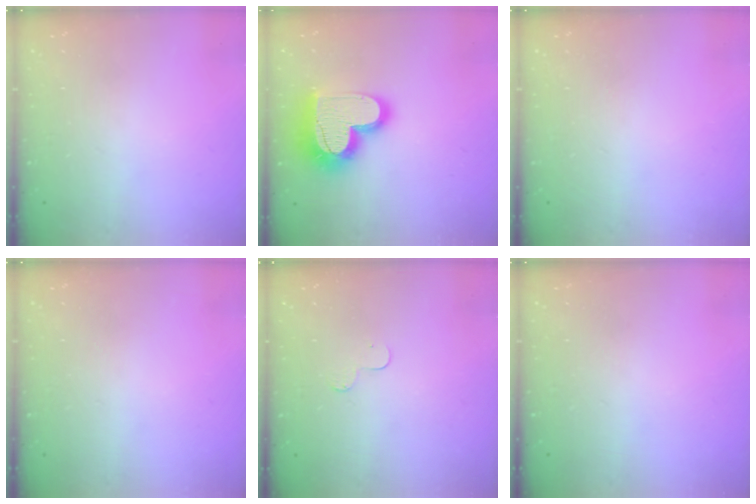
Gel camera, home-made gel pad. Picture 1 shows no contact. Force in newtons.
{"total": 21.1, "press": 21.1, "slide": 1.5}
{"total": 0.0}
{"total": 0.0}
{"total": 3.3, "press": 3.3, "slide": 0.3}
{"total": 0.0}